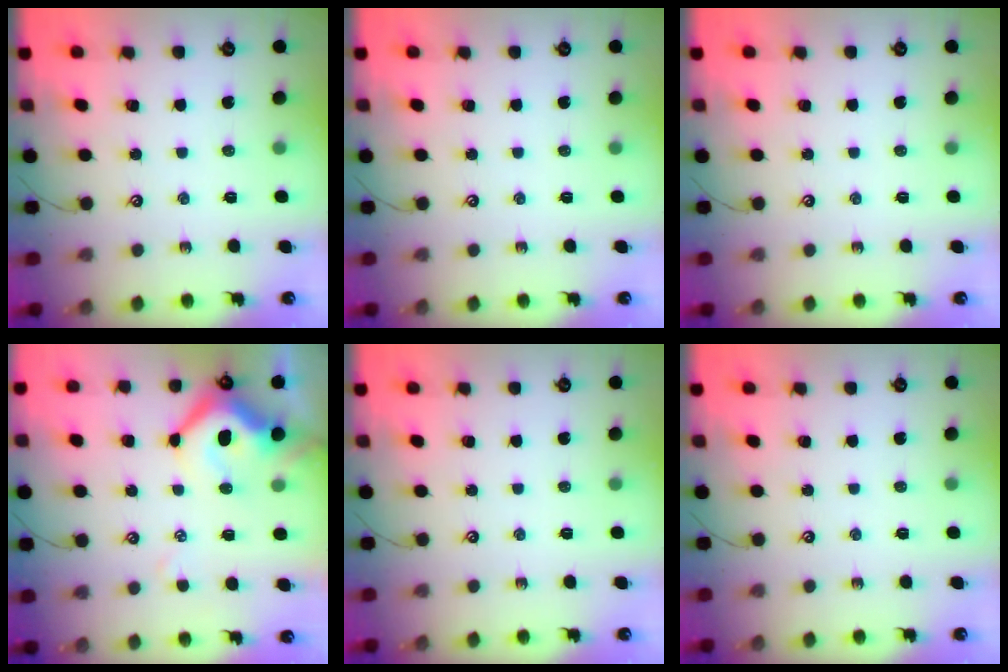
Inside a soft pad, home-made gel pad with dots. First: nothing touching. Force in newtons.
{"total": 0.0}
{"total": 0.0}
{"total": 8.5, "press": 8.3, "slide": 1.8}
{"total": 0.0}
{"total": 0.0}